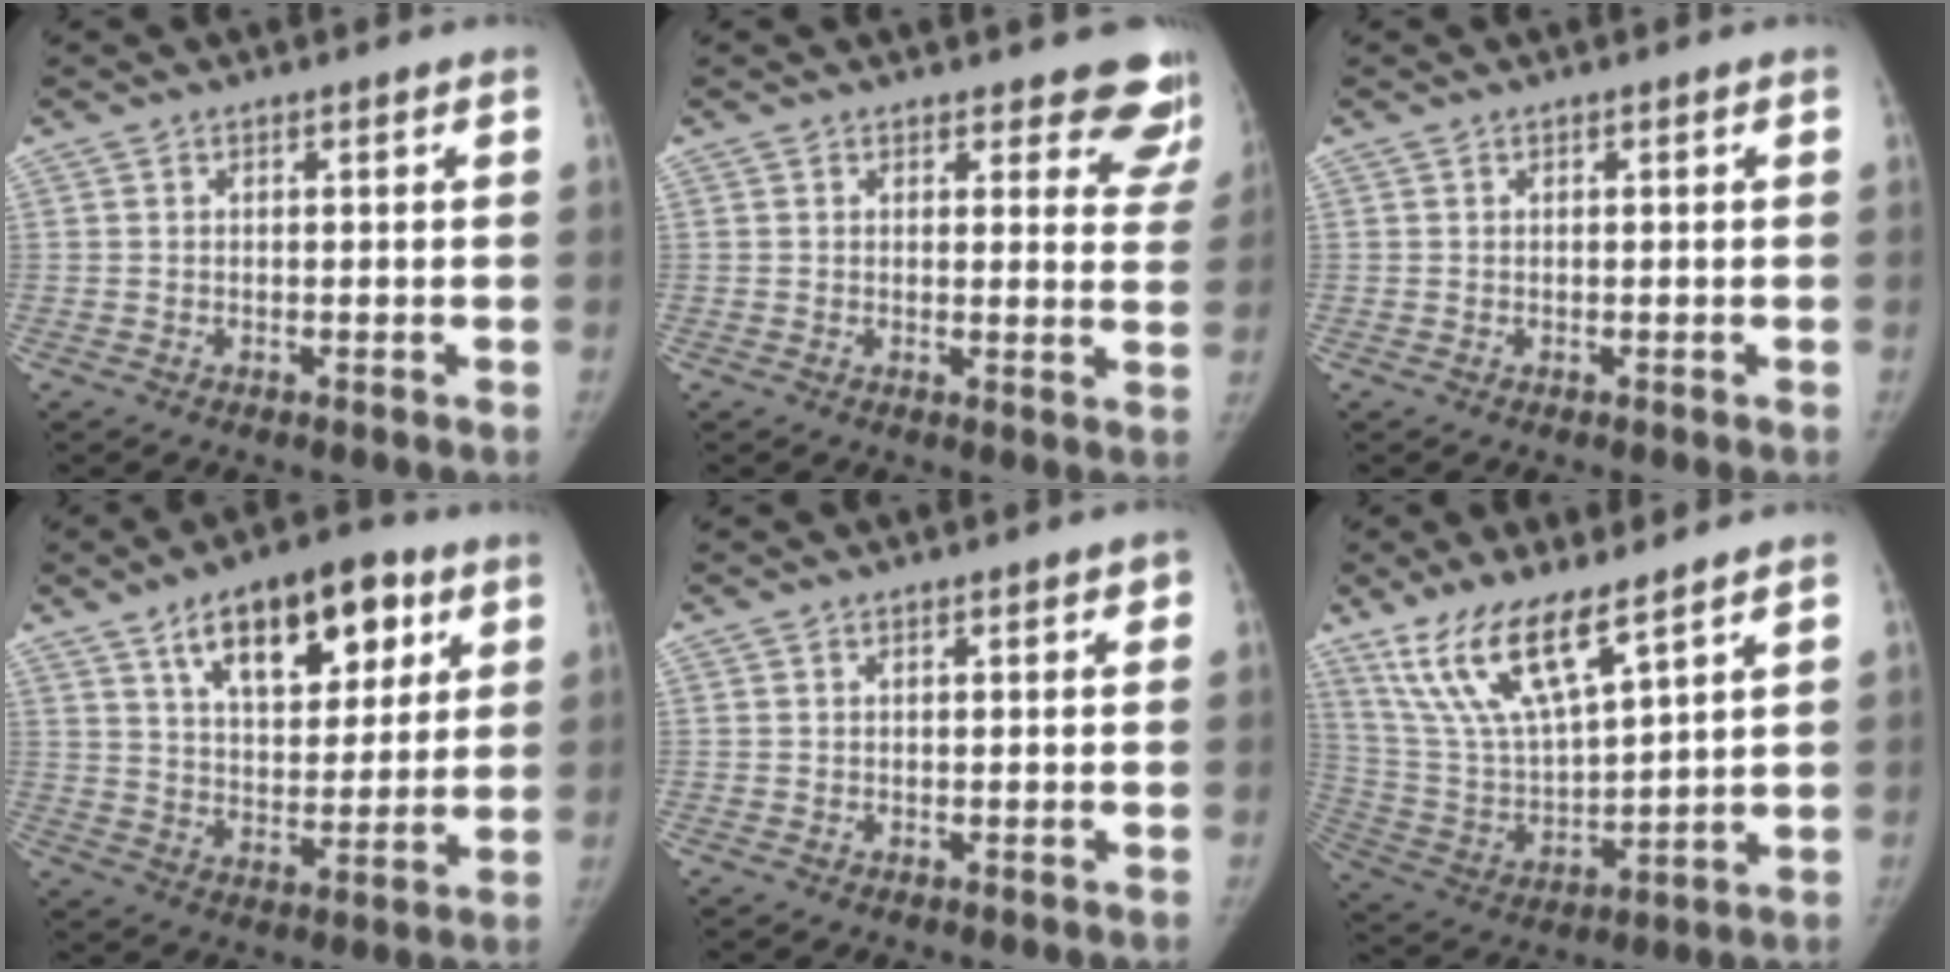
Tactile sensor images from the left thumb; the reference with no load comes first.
{"total": 9.7, "force": [8.9, 3.6, 1.7], "torque": [0.039, -0.056, 0.066]}
{"total": 0.0}
{"total": 17.3, "force": [8.7, 8.8, 12.0], "torque": [-0.131, -0.026, 0.139]}
{"total": 1.0, "force": [0.4, 0.4, 0.8], "torque": [-0.004, 0.003, 0.002]}
{"total": 14.7, "force": [9.9, 3.9, 10.2], "torque": [-0.192, -0.043, 0.211]}